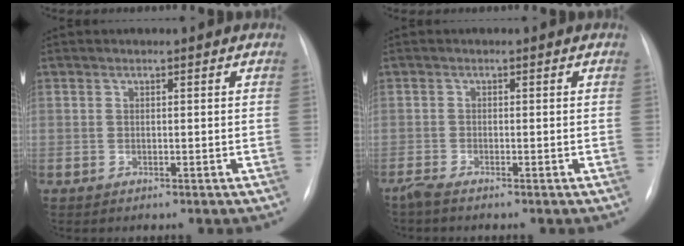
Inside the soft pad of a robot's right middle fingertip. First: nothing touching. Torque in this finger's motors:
{"motor_torque": [-0.19, 0.00, 0.06, 0.02]}